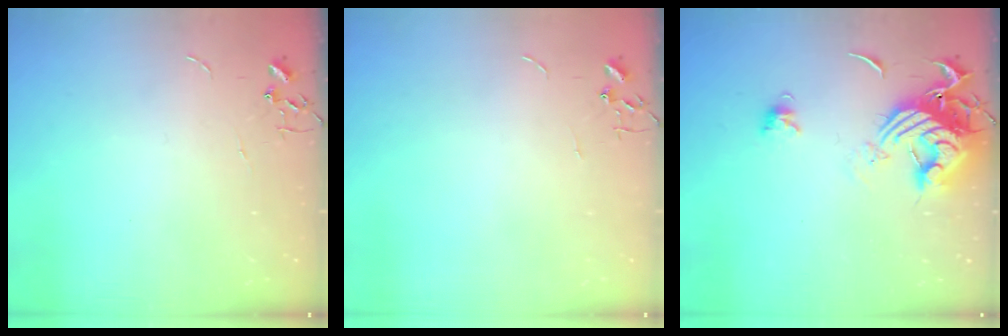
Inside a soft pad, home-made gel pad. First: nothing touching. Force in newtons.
{"total": 0.0}
{"total": 14.0, "press": 13.9, "slide": 1.7}